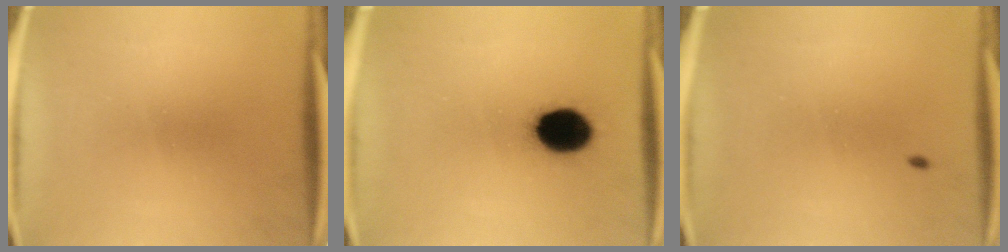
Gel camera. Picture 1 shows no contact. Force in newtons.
{"total": 13.2}
{"total": 0.7}